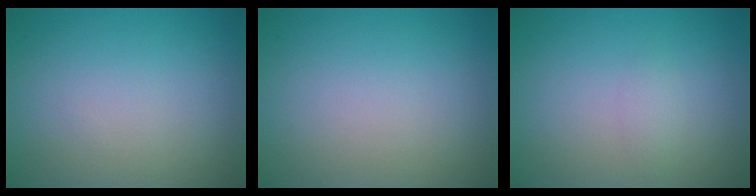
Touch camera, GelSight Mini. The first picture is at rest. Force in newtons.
{"total": 0.0}
{"total": 0.9, "press": 0.9, "slide": 0.0}